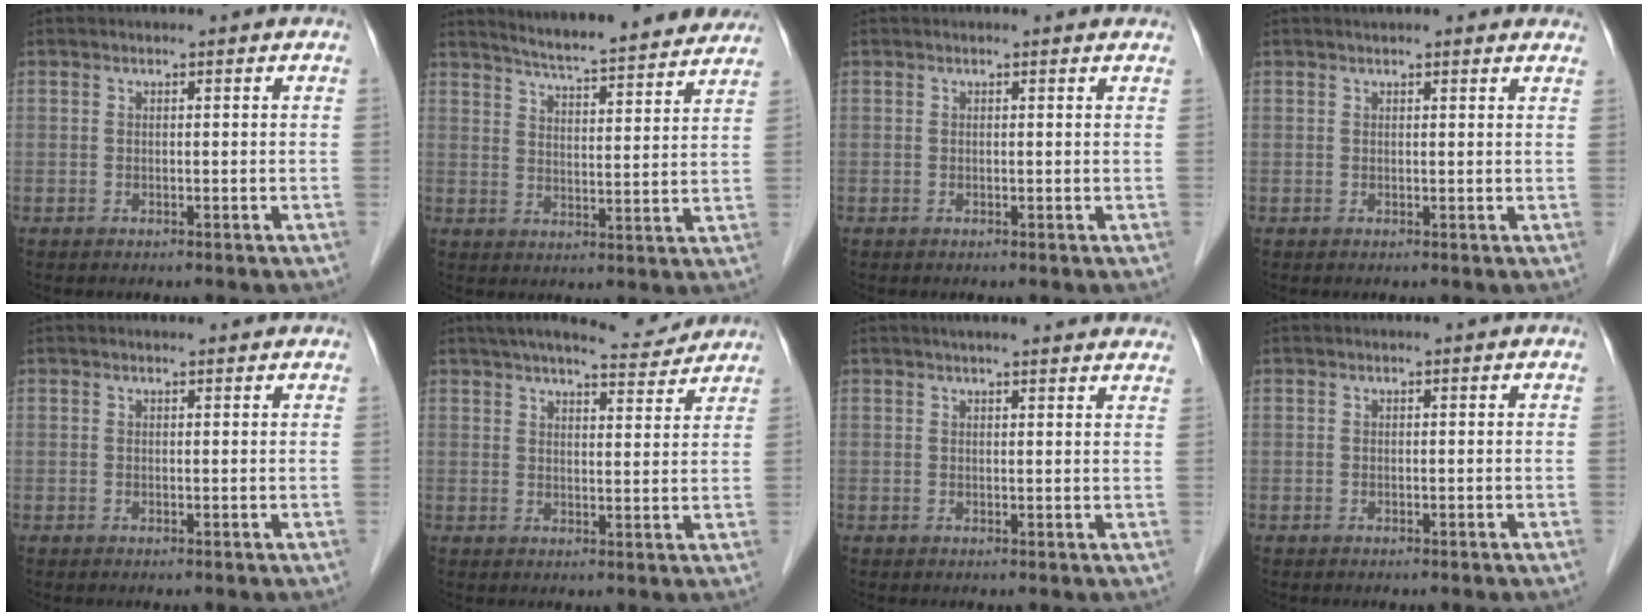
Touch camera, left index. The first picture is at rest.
{"total": 19.2, "force": [17.8, 1.5, 7.1], "torque": [-0.104, -0.010, 0.231]}
{"total": 1.1, "force": [1.1, 0.3, 0.2], "torque": [-0.015, 0.001, 0.006]}
{"total": 6.6, "force": [5.9, 1.4, 2.6], "torque": [-0.031, 0.022, 0.063]}
{"total": 1.6, "force": [1.5, 0.3, 0.4], "torque": [-0.013, 0.007, 0.017]}
{"total": 10.4, "force": [9.5, 1.6, 4.0], "torque": [-0.058, 0.010, 0.124]}
{"total": 12.0, "force": [10.7, 1.5, 5.2], "torque": [-0.059, 0.024, 0.118]}
{"total": 0.0}